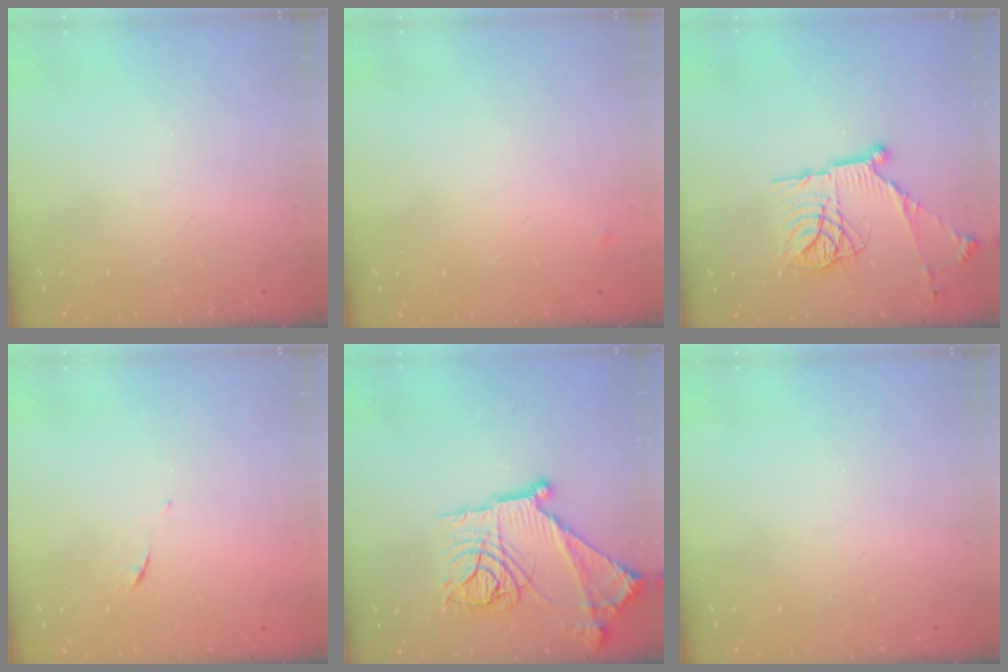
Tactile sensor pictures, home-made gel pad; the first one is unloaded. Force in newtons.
{"total": 2.5, "press": 2.4, "slide": 0.4}
{"total": 17.9, "press": 17.8, "slide": 1.6}
{"total": 5.1, "press": 5.1, "slide": 0.4}
{"total": 22.2, "press": 22.1, "slide": 2.3}
{"total": 0.0}